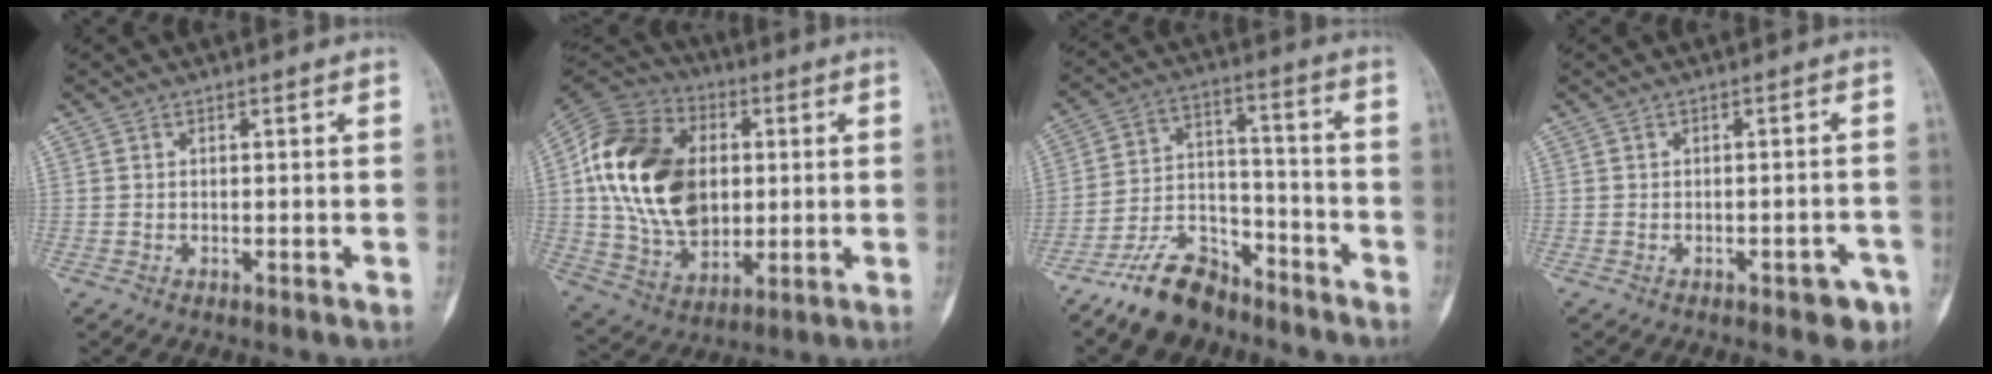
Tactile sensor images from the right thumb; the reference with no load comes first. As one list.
[{"total": 23.9, "force": [2.4, 16.7, 17.0], "torque": [-0.308, 0.001, 0.049]}, {"total": 11.8, "force": [-9.3, 5.8, 4.3], "torque": [-0.061, 0.083, -0.172]}, {"total": 4.2, "force": [-2.4, 1.9, 2.8], "torque": [-0.018, 0.019, -0.024]}]